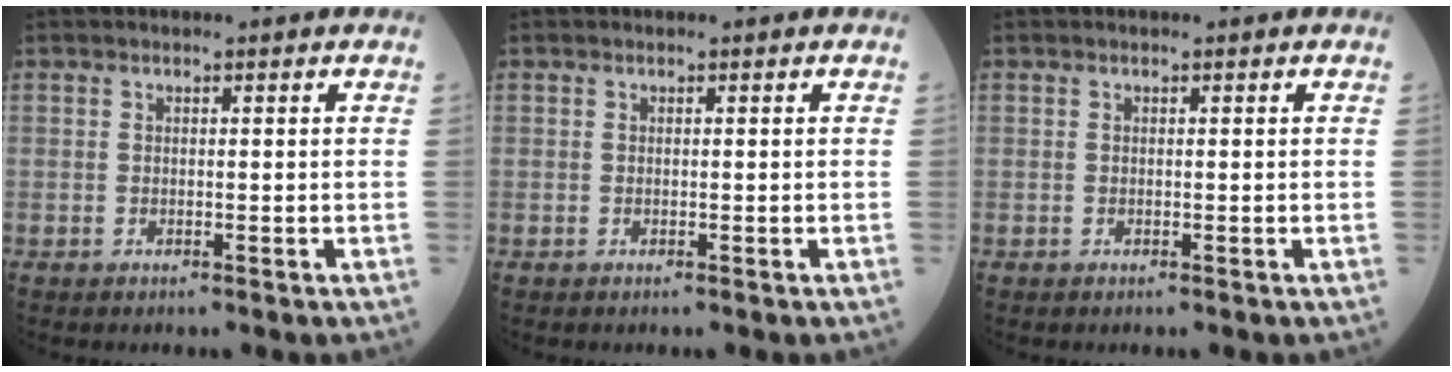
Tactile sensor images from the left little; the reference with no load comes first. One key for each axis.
{"total": 0.0}
{"total": 0.0}